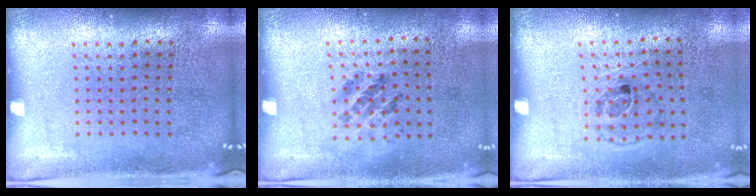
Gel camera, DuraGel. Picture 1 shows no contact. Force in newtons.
{"total": 1.1, "press": 0.7, "slide": 0.9}
{"total": 1.1, "press": 0.7, "slide": 0.9}